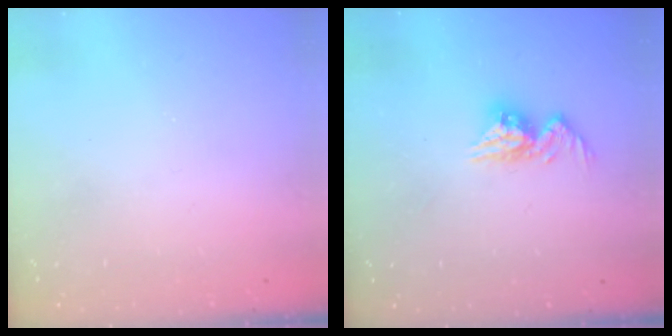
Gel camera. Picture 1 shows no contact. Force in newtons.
{"total": 9.8, "press": 9.8, "slide": 0.8}